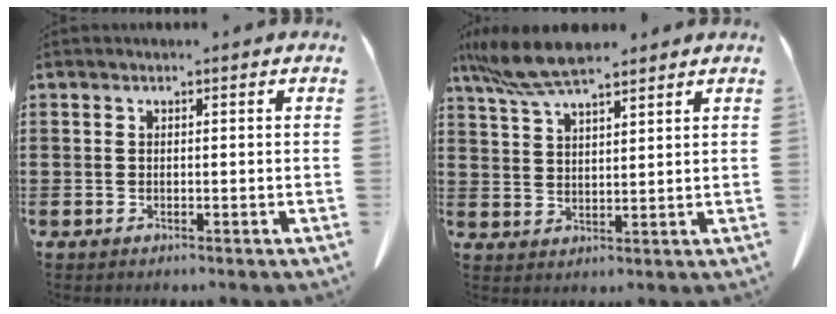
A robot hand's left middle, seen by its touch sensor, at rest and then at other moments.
{"total": 7.8, "force": [6.5, 1.3, 4.2], "torque": [-0.099, -0.015, 0.122]}